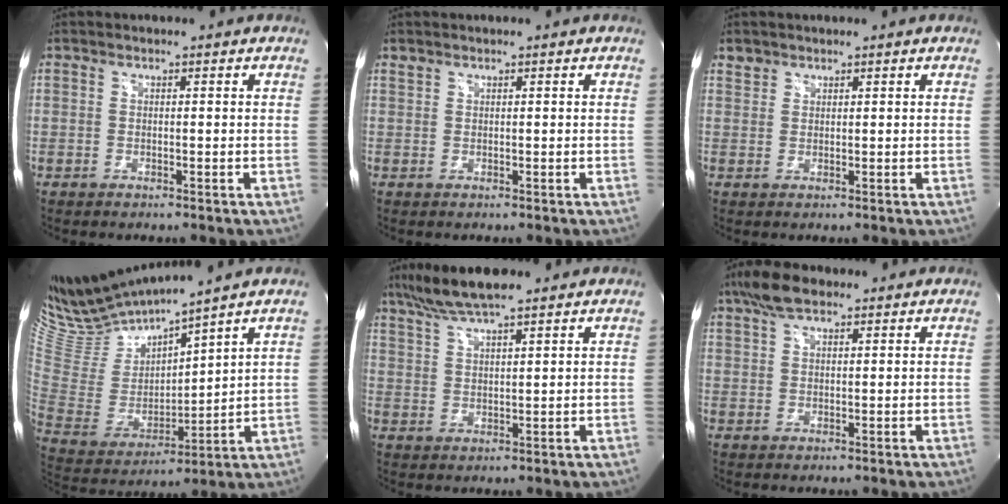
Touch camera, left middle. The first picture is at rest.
{"total": 0.6, "force": [0.5, 0.2, 0.0], "torque": [-0.002, 0.006, 0.011]}
{"total": 1.4, "force": [1.1, 0.9, -0.2], "torque": [0.012, 0.005, 0.016]}
{"total": 14.2, "force": [13.5, -0.2, 4.3], "torque": [-0.099, -0.018, 0.280]}
{"total": 9.0, "force": [7.1, 1.0, 5.5], "torque": [-0.105, 0.023, 0.126]}
{"total": 5.7, "force": [4.0, 2.1, 3.4], "torque": [-0.074, 0.019, 0.075]}